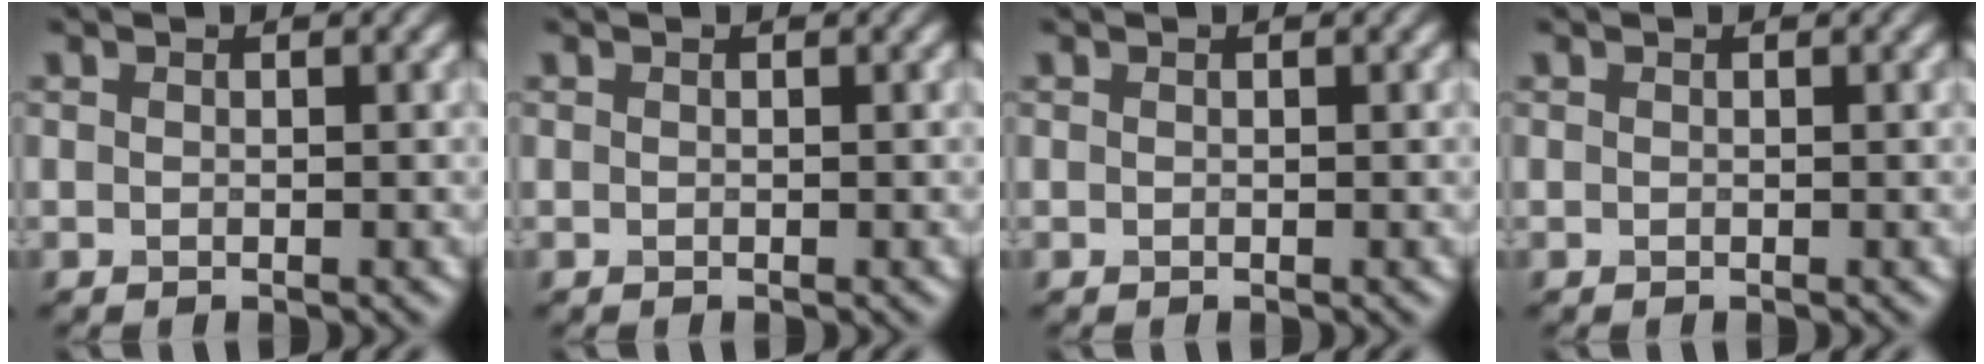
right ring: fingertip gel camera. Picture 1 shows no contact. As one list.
[{"total": 0.0}, {"total": 0.0}, {"total": 0.0}]